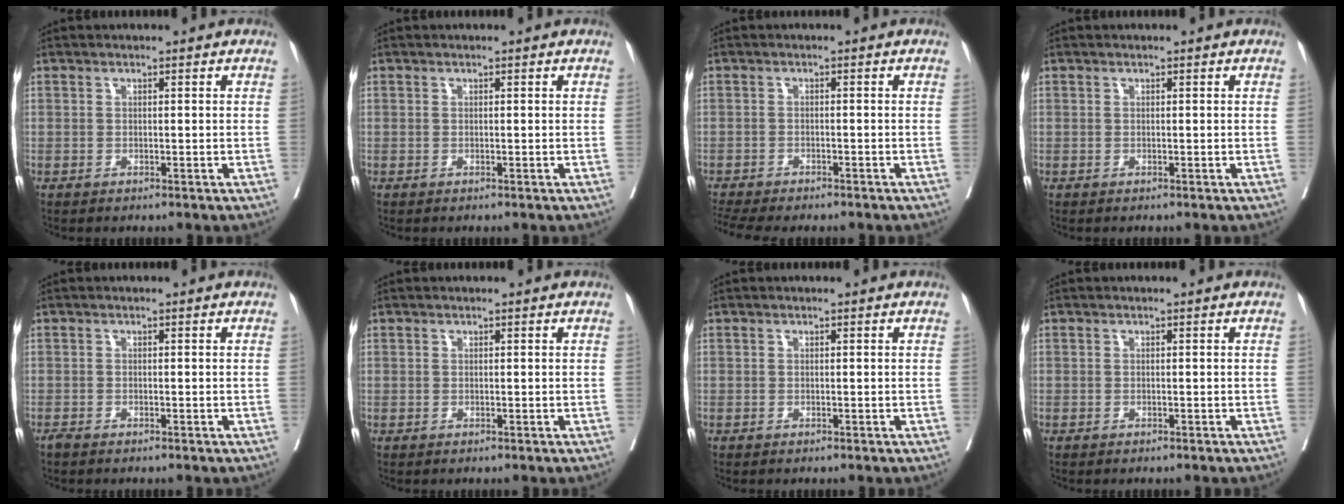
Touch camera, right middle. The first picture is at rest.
{"total": 0.0}
{"total": 9.1, "force": [-7.8, 1.9, 4.2], "torque": [-0.067, 0.000, -0.114]}
{"total": 0.0}
{"total": 0.8, "force": [-0.7, -0.1, 0.3], "torque": [-0.010, -0.003, -0.017]}
{"total": 0.0}
{"total": 0.0}
{"total": 0.0}